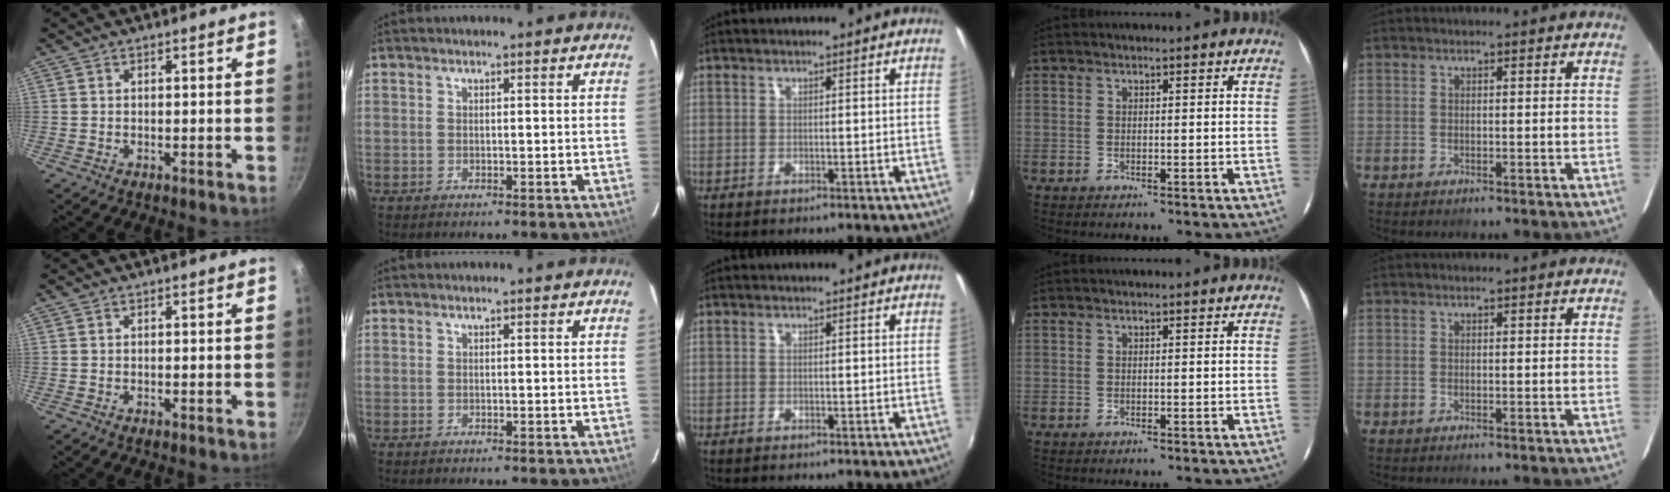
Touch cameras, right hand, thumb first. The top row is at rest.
{}